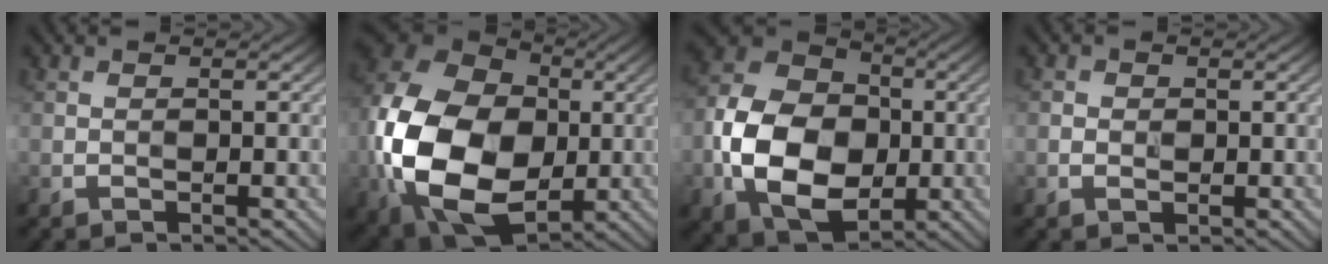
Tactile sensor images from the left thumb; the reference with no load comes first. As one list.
[{"total": 20.2, "force": [-2.5, 14.3, 14.1], "torque": [-0.347, -0.028, -0.045]}, {"total": 13.5, "force": [-2.4, 9.9, 8.9], "torque": [-0.197, -0.012, -0.054]}, {"total": 1.0, "force": [0.1, 0.9, 0.4], "torque": [-0.005, -0.001, -0.002]}]